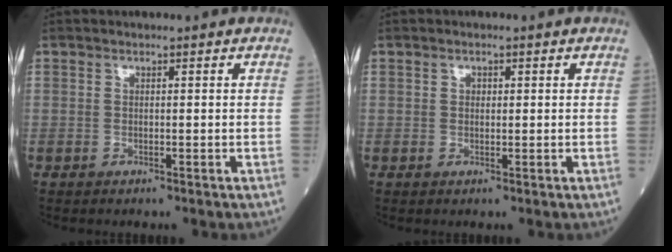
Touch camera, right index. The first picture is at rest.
{"total": 1.0, "force": [0.4, 0.7, 0.6], "torque": [-0.009, -0.001, 0.006]}